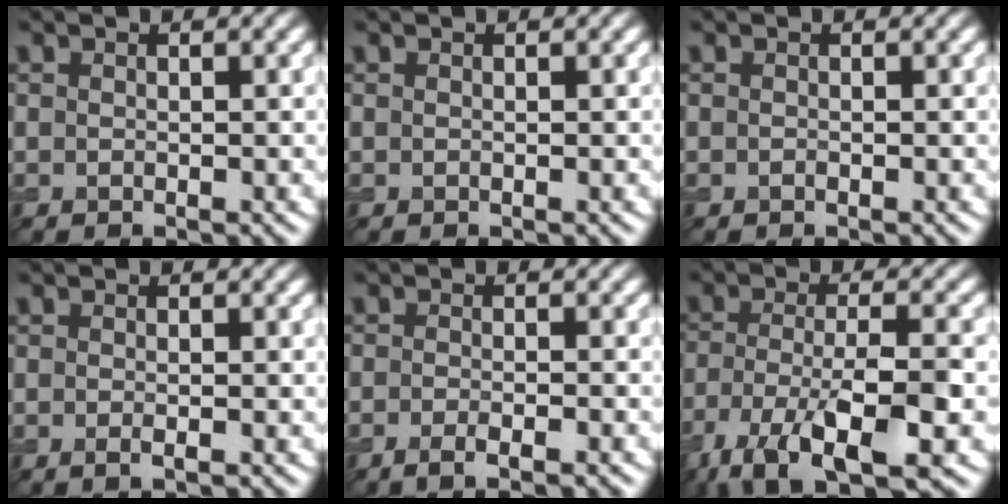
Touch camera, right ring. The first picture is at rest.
{"total": 0.0}
{"total": 0.0}
{"total": 0.8, "force": [-0.3, 0.1, 0.8], "torque": [-0.012, -0.005, -0.005]}
{"total": 2.7, "force": [-1.6, 0.6, 2.2], "torque": [-0.033, -0.003, -0.032]}
{"total": 10.0, "force": [-5.6, 3.1, 7.7], "torque": [-0.138, -0.008, -0.104]}